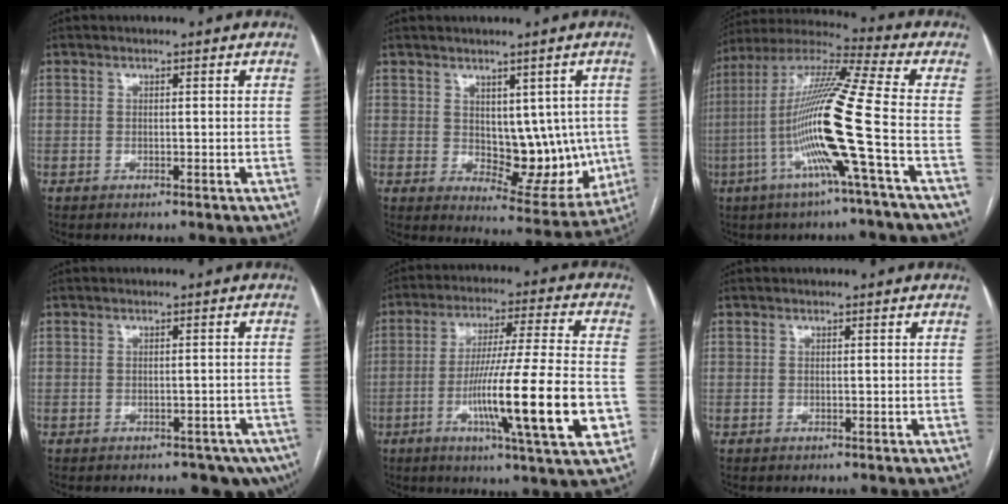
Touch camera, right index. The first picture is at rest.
{"total": 10.8, "force": [0.4, 6.2, 8.8], "torque": [-0.094, 0.001, 0.028]}
{"total": 16.9, "force": [-4.6, -1.9, 16.2], "torque": [-0.316, -0.004, -0.102]}
{"total": 6.6, "force": [-4.5, 3.9, 2.7], "torque": [-0.011, 0.014, -0.054]}
{"total": 18.9, "force": [-5.1, 0.0, 18.2], "torque": [-0.285, -0.016, -0.084]}
{"total": 0.0}